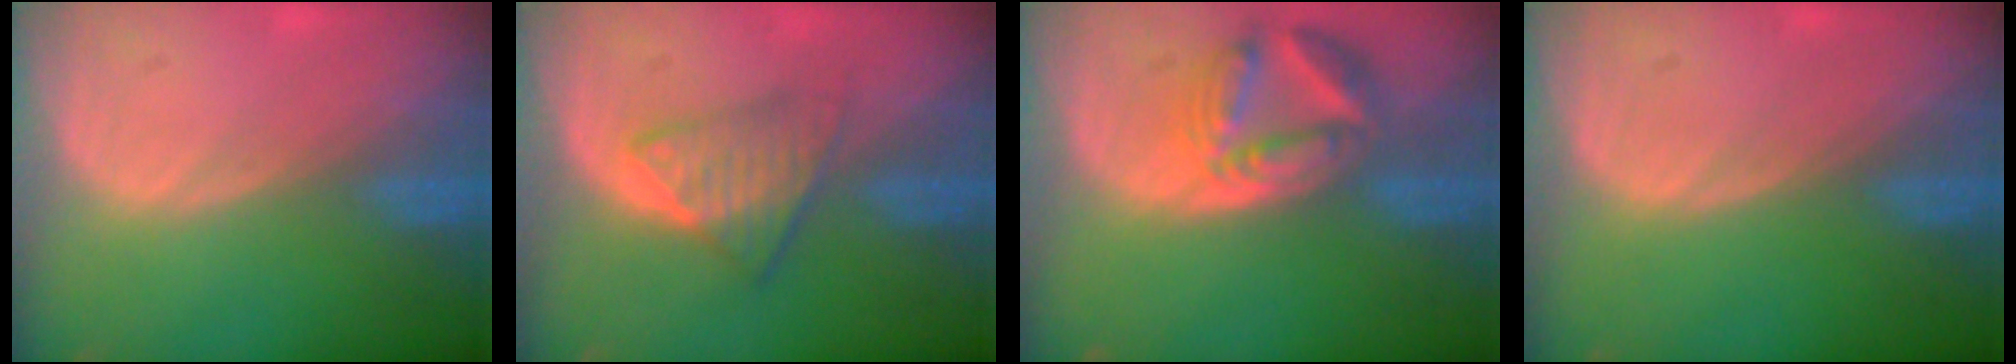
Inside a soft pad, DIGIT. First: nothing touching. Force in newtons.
{"total": 6.0, "press": 5.1, "slide": 3.1}
{"total": 8.1, "press": 7.2, "slide": 3.7}
{"total": 0.0}